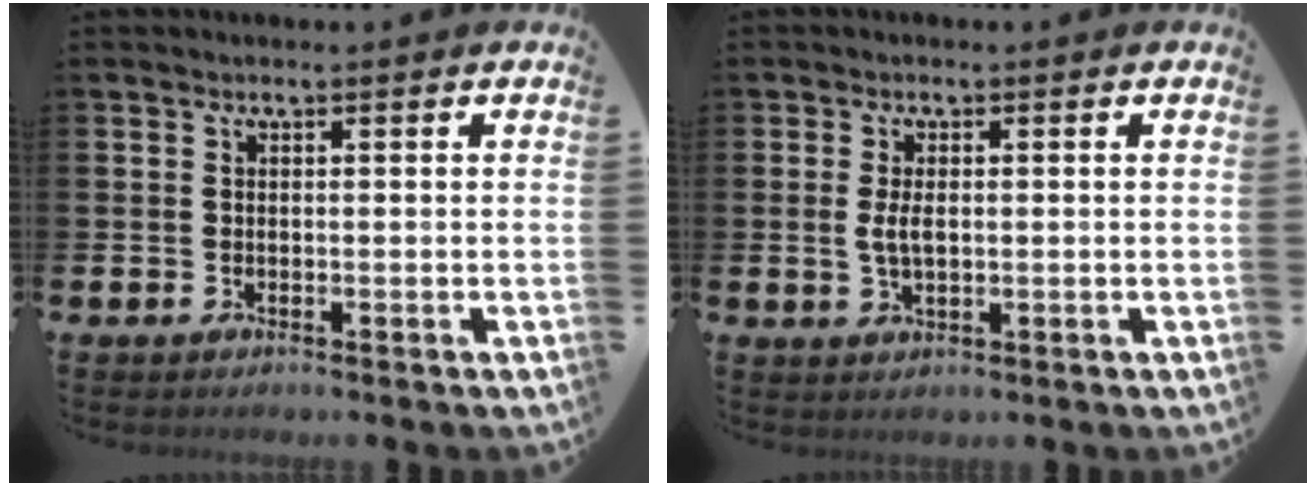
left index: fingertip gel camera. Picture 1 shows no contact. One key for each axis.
{"total": 2.8, "fx": 0.2, "fy": 1.3, "fz": 2.5, "tx": -0.036, "ty": 0.000, "tz": -0.001}